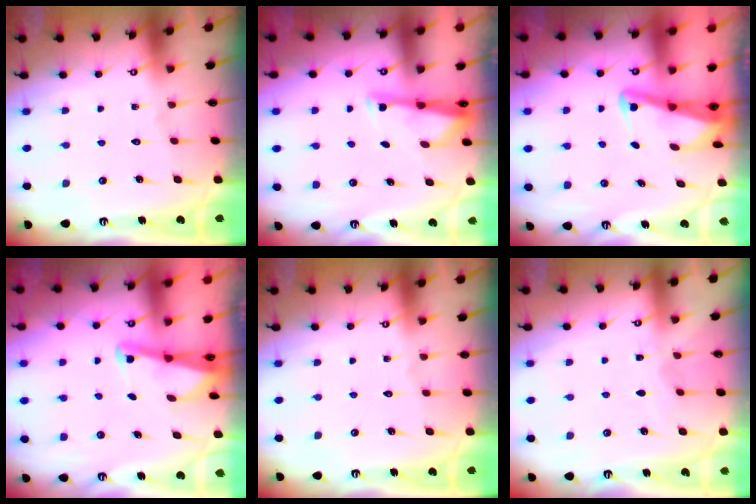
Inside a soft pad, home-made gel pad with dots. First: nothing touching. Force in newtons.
{"total": 3.2, "press": 3.2, "slide": 0.4}
{"total": 3.0, "press": 3.0, "slide": 0.3}
{"total": 2.1, "press": 2.1, "slide": 0.3}
{"total": 0.0}
{"total": 3.1, "press": 3.0, "slide": 0.4}